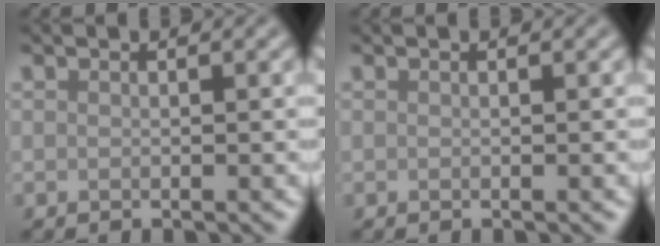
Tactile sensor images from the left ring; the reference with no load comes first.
{"total": 0.0}